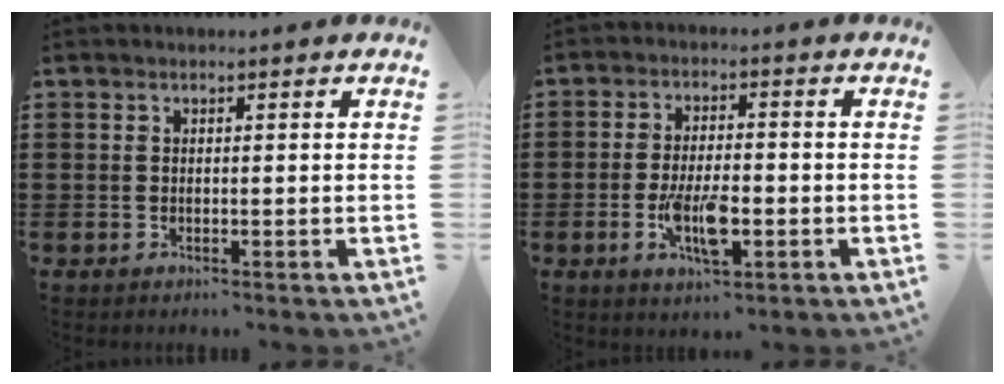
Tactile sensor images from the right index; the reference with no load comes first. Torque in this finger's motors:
{"motor_torque": [2.14, 0.00, 0.84, 0.21]}